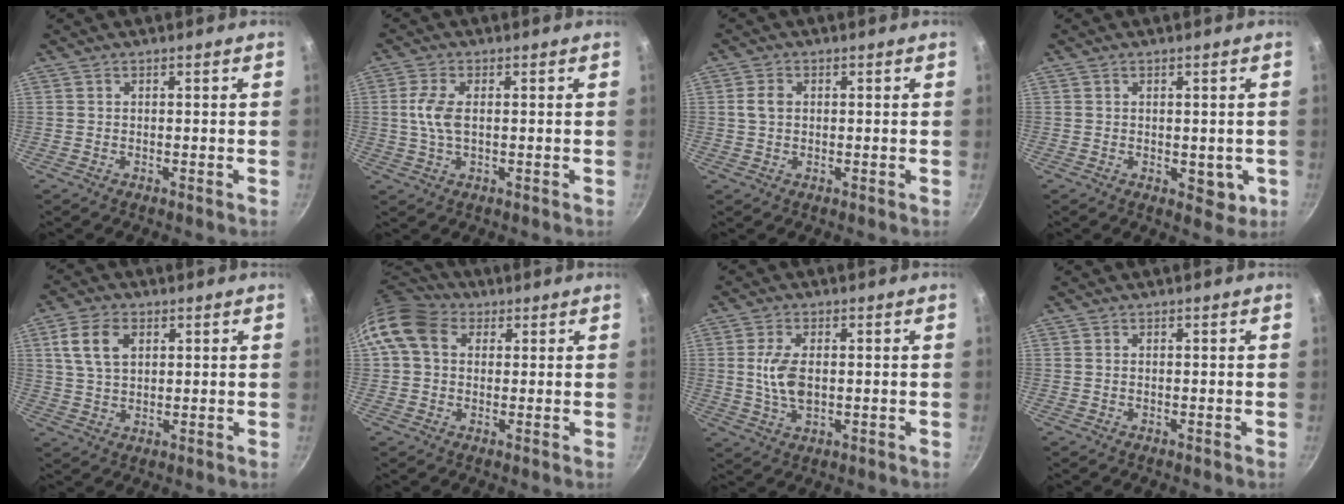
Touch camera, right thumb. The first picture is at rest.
{"total": 5.3, "force": [0.5, 2.5, 4.7], "torque": [-0.104, 0.003, 0.009]}
{"total": 2.9, "force": [0.4, 2.1, 1.9], "torque": [-0.032, 0.005, 0.004]}
{"total": 4.5, "force": [-0.7, 2.8, 3.5], "torque": [-0.024, -0.003, -0.004]}
{"total": 7.7, "force": [2.6, 5.0, 5.2], "torque": [-0.087, 0.001, 0.049]}
{"total": 10.9, "force": [2.8, 8.4, 6.3], "torque": [-0.103, 0.016, 0.033]}
{"total": 6.7, "force": [0.4, 3.6, 5.7], "torque": [-0.114, -0.003, 0.009]}
{"total": 0.0}